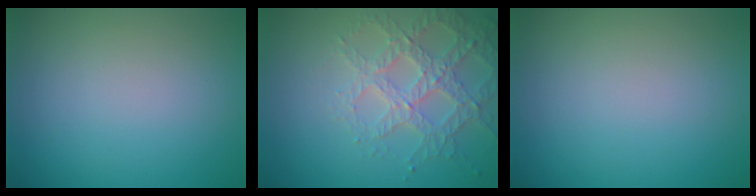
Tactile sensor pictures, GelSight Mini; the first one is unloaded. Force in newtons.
{"total": 3.7, "press": 3.7, "slide": 0.6}
{"total": 0.0}